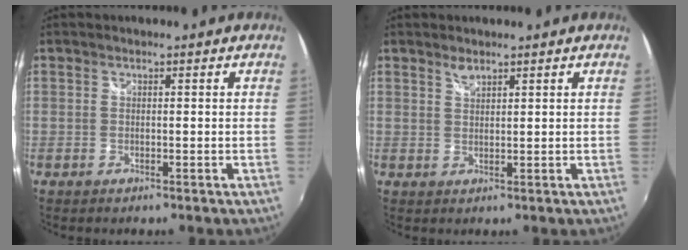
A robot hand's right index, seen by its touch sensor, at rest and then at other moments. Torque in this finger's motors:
{"motor_torque": [0.04, -0.02, 0.00, 0.01]}